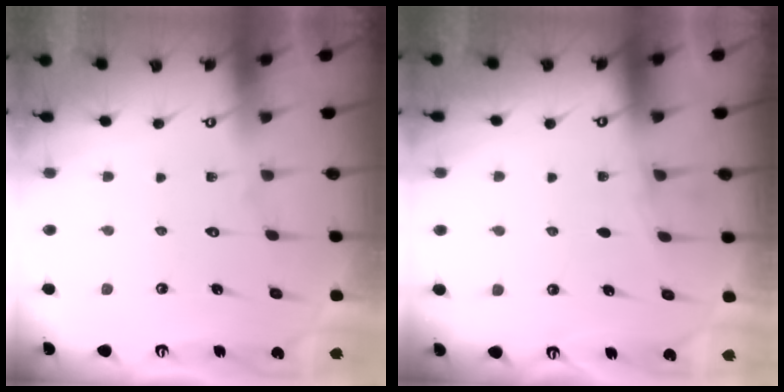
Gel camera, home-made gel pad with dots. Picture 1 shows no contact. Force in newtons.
{"total": 2.7, "press": 2.6, "slide": 0.7}